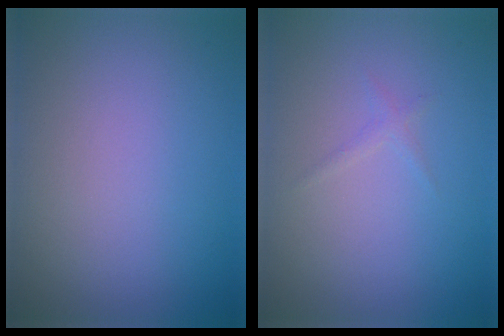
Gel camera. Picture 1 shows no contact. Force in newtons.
{"total": 0.6, "press": 0.6, "slide": 0.1}